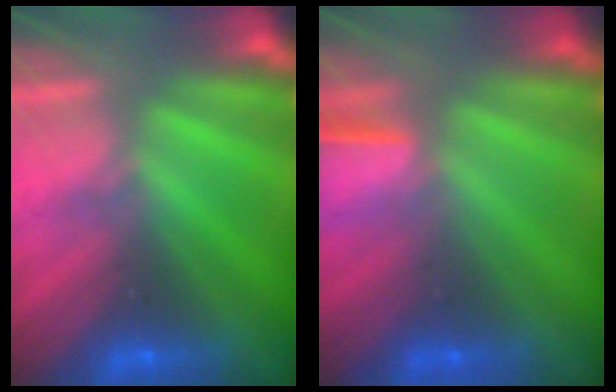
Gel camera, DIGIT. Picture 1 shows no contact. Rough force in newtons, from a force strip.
{"total": 1.6}